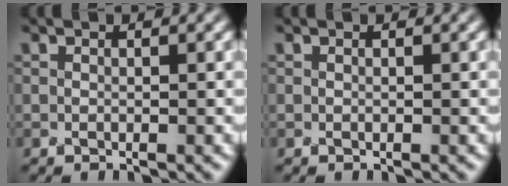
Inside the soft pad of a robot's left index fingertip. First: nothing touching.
{"total": 0.0}